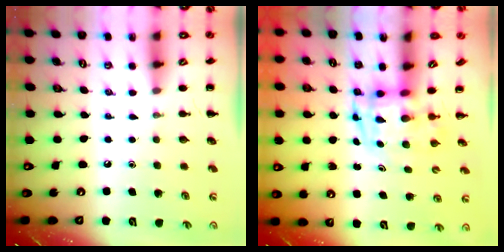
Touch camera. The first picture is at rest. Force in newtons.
{"total": 3.4, "press": 3.4, "slide": 0.7}